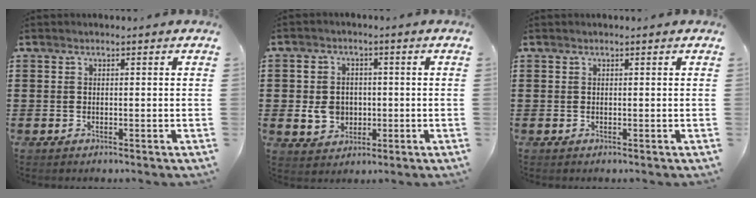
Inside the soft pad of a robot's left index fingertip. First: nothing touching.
{"total": 5.1, "force": [-0.5, 4.5, 2.3], "torque": [-0.054, 0.006, -0.013]}
{"total": 0.0}